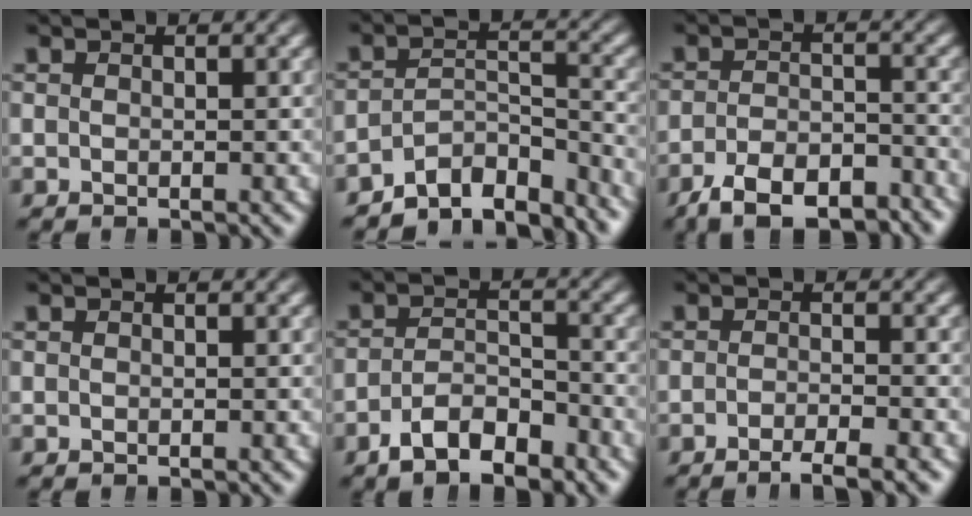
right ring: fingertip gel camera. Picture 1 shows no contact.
{"total": 9.3, "force": [-7.5, 3.8, 3.9], "torque": [-0.067, -0.039, -0.109]}
{"total": 6.2, "force": [-5.1, 2.3, 2.7], "torque": [-0.033, -0.016, -0.079]}
{"total": 0.0}
{"total": 4.9, "force": [-3.9, 2.0, 2.2], "torque": [-0.032, -0.012, -0.060]}
{"total": 3.2, "force": [-2.7, 0.5, 1.6], "torque": [-0.021, -0.005, -0.048]}